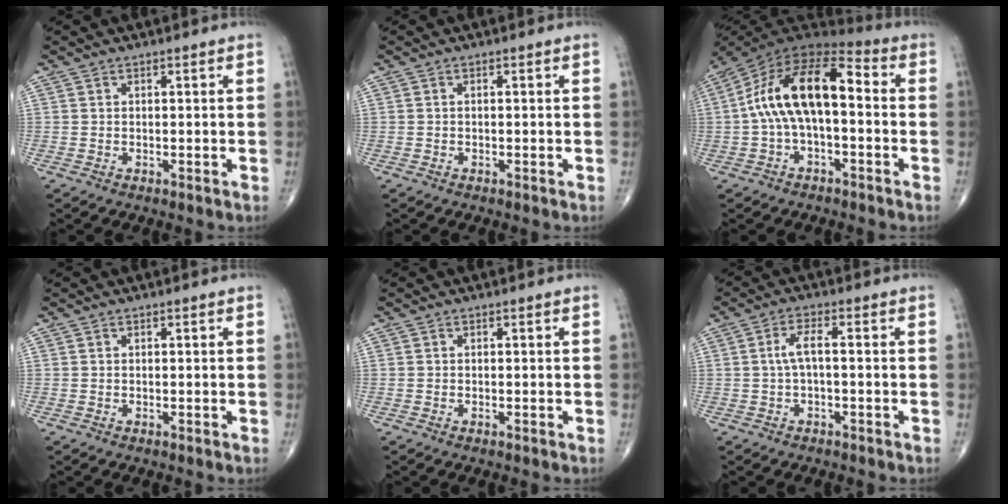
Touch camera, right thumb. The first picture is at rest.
{"total": 0.0}
{"total": 16.4, "force": [0.1, 7.9, 14.4], "torque": [-0.255, 0.054, -0.011]}
{"total": 0.0}
{"total": 0.0}
{"total": 3.6, "force": [-0.2, 1.0, 3.5], "torque": [-0.076, 0.016, -0.005]}